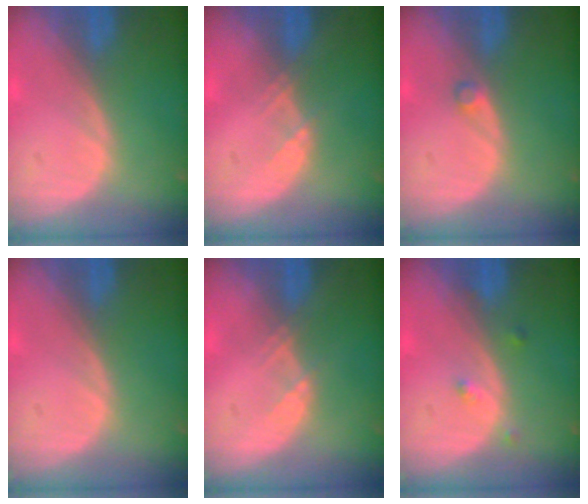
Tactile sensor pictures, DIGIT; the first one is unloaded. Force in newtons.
{"total": 1.5, "press": 1.3, "slide": 0.8}
{"total": 1.0, "press": 1.0, "slide": 0.2}
{"total": 0.0}
{"total": 1.5, "press": 1.3, "slide": 0.8}
{"total": 1.9, "press": 1.5, "slide": 1.0}